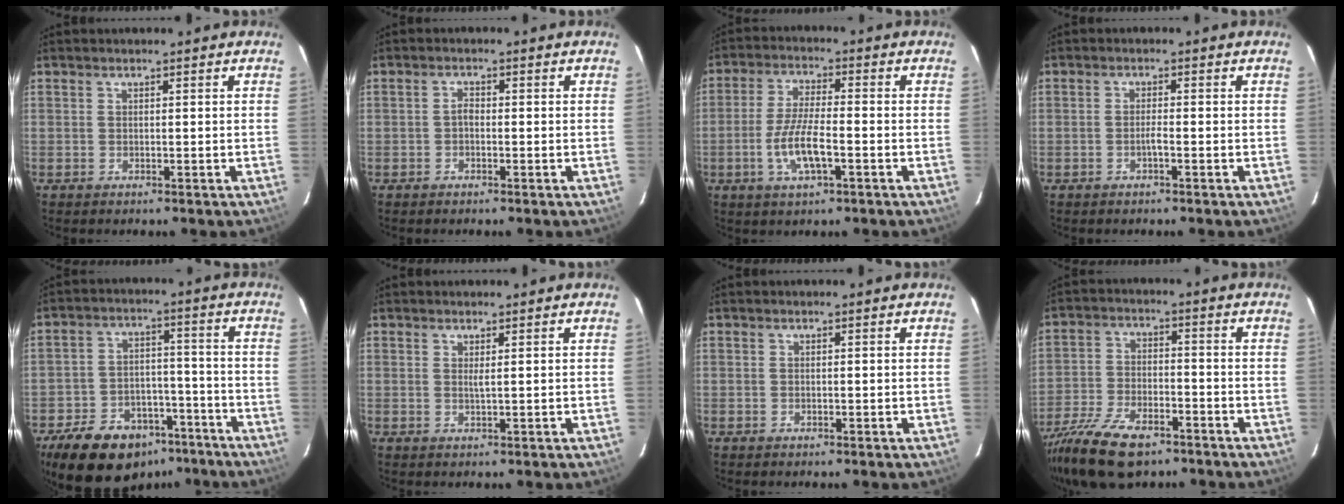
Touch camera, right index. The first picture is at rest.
{"total": 1.0, "force": [-0.5, 0.6, 0.7], "torque": [-0.013, 0.005, -0.010]}
{"total": 8.3, "force": [-2.9, 2.1, 7.5], "torque": [-0.153, -0.005, -0.057]}
{"total": 1.4, "force": [-0.7, 0.1, 1.2], "torque": [-0.024, 0.002, -0.014]}
{"total": 19.0, "force": [-13.4, 10.5, 8.5], "torque": [-0.190, 0.023, -0.185]}
{"total": 0.9, "force": [0.5, -0.2, 0.7], "torque": [-0.014, -0.002, 0.008]}
{"total": 0.0}
{"total": 17.1, "force": [-12.1, 7.4, 9.4], "torque": [-0.219, -0.035, -0.219]}